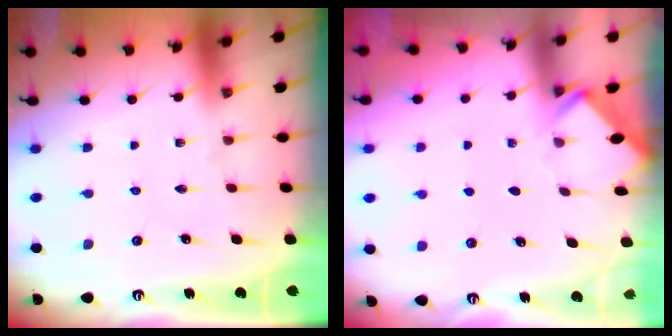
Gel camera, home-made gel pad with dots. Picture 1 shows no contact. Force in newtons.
{"total": 4.2, "press": 4.2, "slide": 0.3}